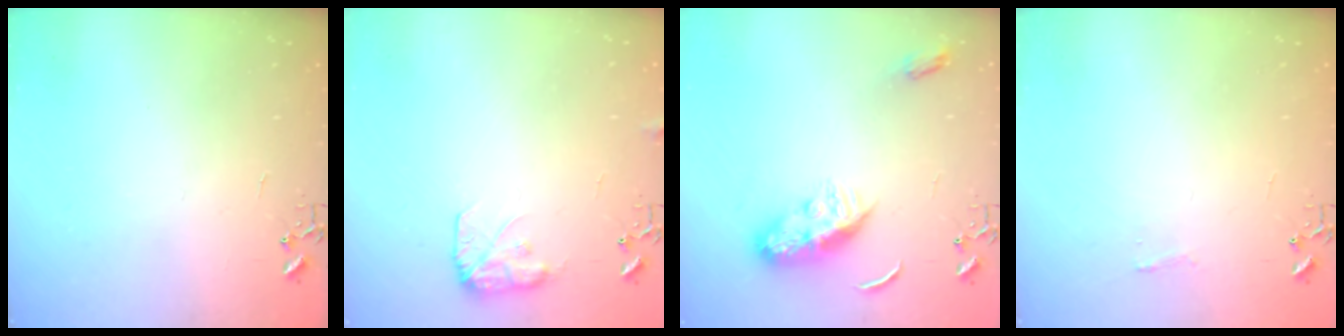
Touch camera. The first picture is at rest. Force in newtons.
{"total": 9.2, "press": 9.2, "slide": 0.3}
{"total": 9.5, "press": 9.5, "slide": 0.2}
{"total": 3.7, "press": 3.6, "slide": 0.5}